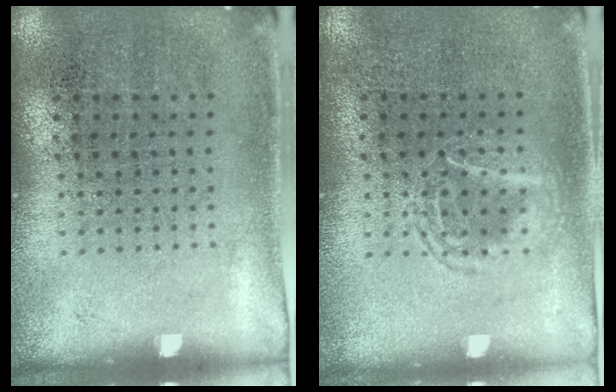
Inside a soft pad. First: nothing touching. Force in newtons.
{"total": 1.9, "press": 1.9, "slide": 0.3}